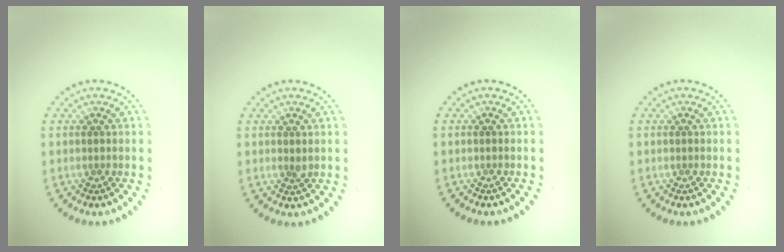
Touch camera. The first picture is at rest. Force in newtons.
{"total": 0.6, "press": 0.6, "slide": 0.2}
{"total": 0.0}
{"total": 0.0}